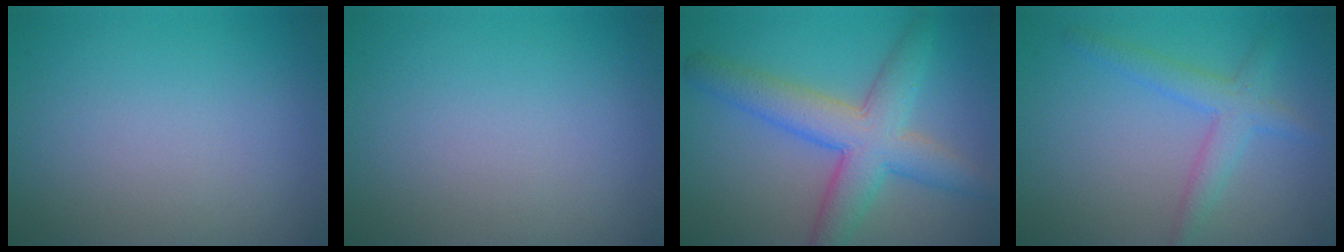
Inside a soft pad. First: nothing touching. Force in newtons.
{"total": 0.0}
{"total": 6.3, "press": 6.3, "slide": 0.2}
{"total": 2.8, "press": 2.8, "slide": 0.1}